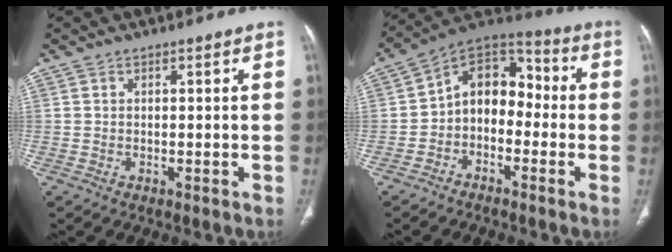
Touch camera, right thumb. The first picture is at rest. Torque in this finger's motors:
{"motor_torque": [0.42, -0.16, 0.70, -0.75, 0.15]}